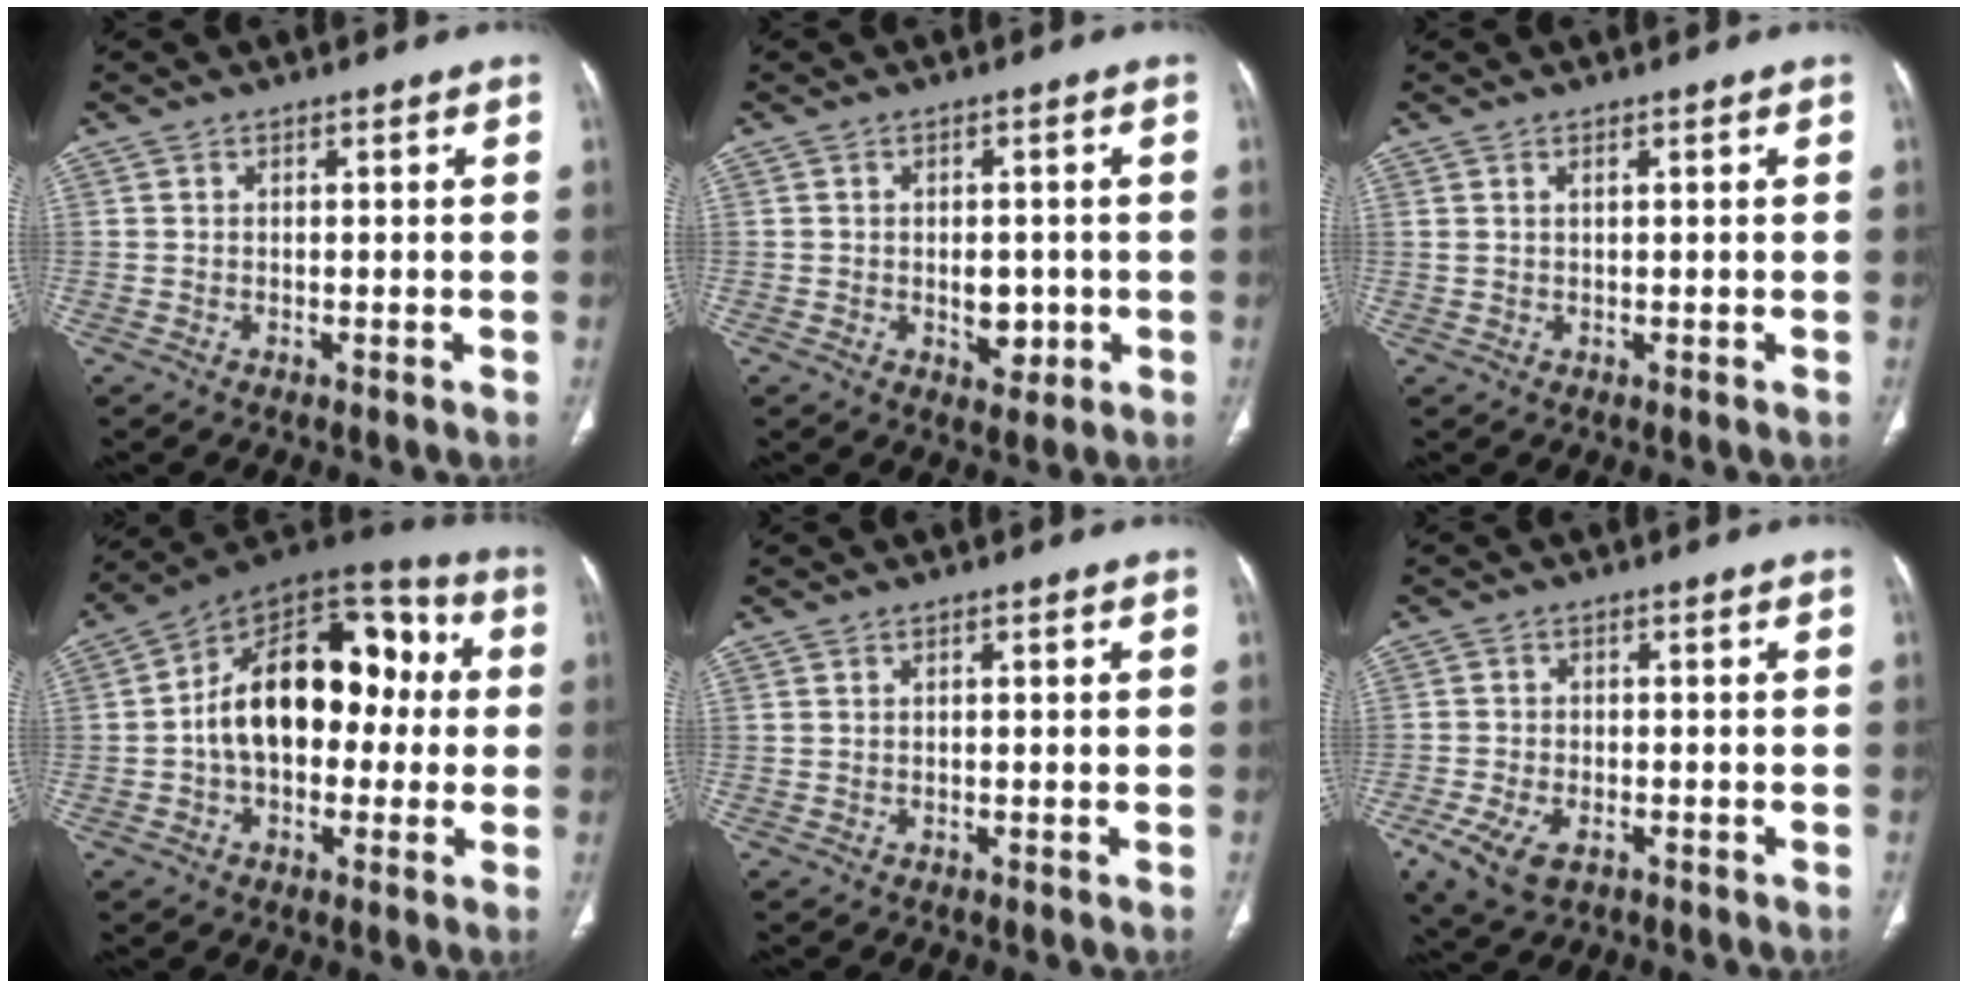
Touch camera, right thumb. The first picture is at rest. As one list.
[{"total": 4.5, "force": [-0.8, 3.1, 3.2], "torque": [-0.026, 0.000, -0.002]}, {"total": 0.6, "force": [0.4, 0.2, 0.5], "torque": [-0.011, 0.009, 0.011]}, {"total": 20.9, "force": [0.7, 13.2, 16.2], "torque": [-0.220, 0.052, 0.003]}, {"total": 0.0}, {"total": 7.8, "force": [-3.8, 4.3, 5.3], "torque": [-0.110, 0.002, -0.064]}]